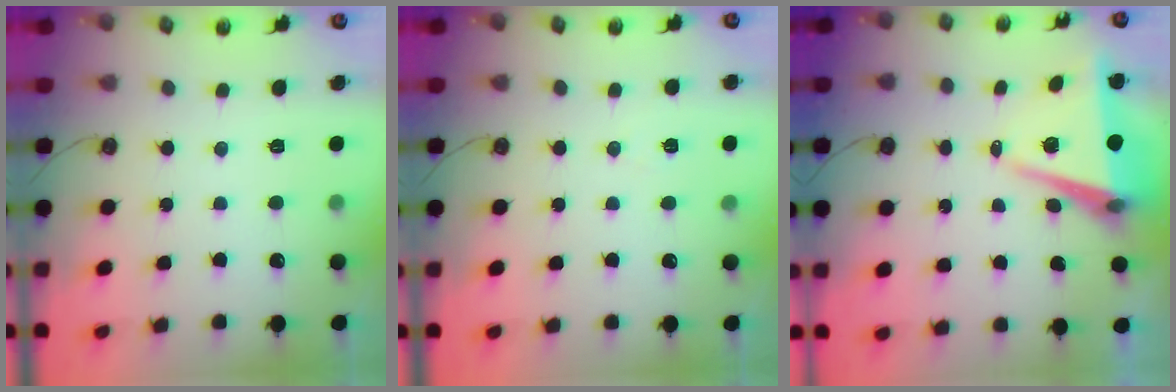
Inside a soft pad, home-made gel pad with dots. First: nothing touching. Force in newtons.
{"total": 4.9, "press": 3.3, "slide": 3.6}
{"total": 7.2, "press": 5.7, "slide": 4.3}